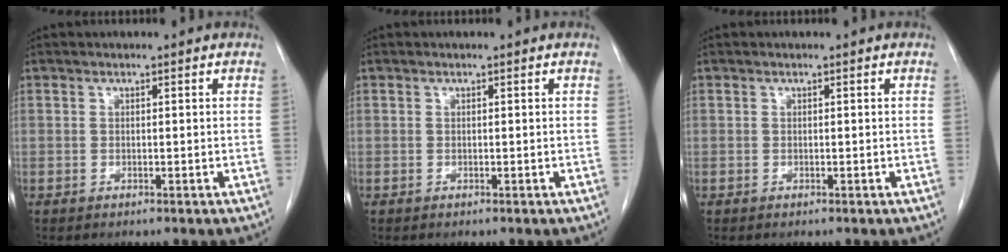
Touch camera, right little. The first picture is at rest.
{"total": 0.0}
{"total": 0.0}